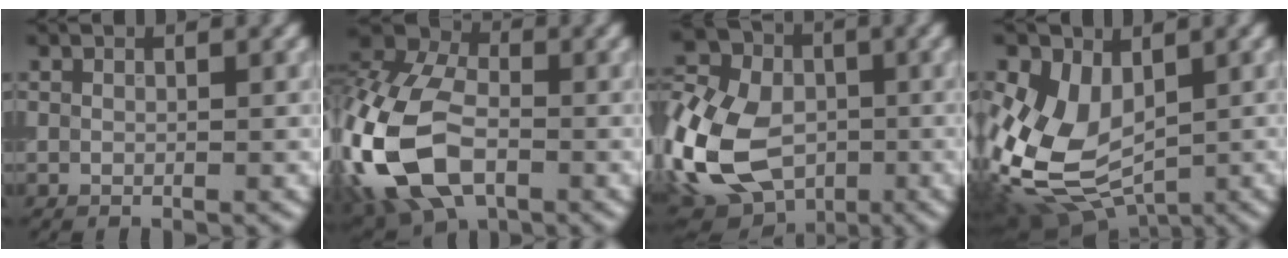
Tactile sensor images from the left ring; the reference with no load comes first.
{"total": 14.8, "force": [-4.6, 9.4, 10.5], "torque": [-0.253, -0.017, -0.106]}
{"total": 13.9, "force": [-3.5, 9.8, 9.1], "torque": [-0.206, -0.001, -0.089]}
{"total": 8.8, "force": [-0.5, 6.1, 6.3], "torque": [-0.150, -0.020, -0.007]}